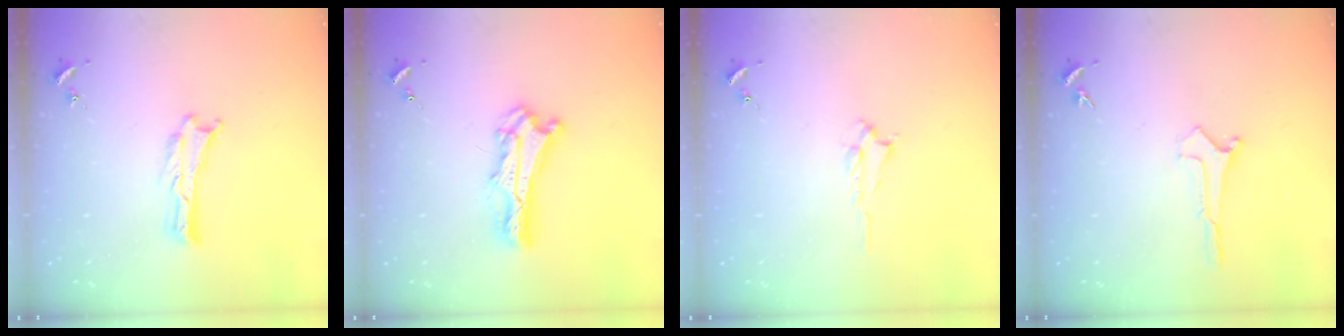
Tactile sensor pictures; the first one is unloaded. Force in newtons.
{"total": 6.7, "press": 6.7, "slide": 0.5}
{"total": 0.7, "press": 0.6, "slide": 0.2}
{"total": 0.0}